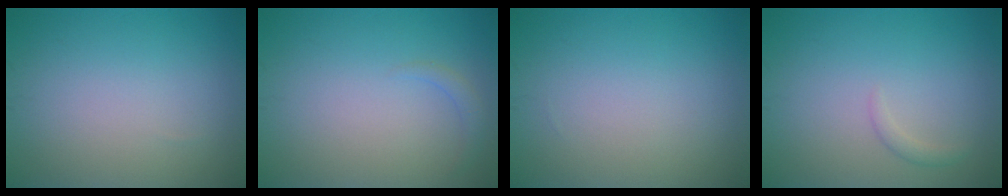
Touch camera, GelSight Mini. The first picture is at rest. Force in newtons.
{"total": 1.0, "press": 1.0, "slide": 0.2}
{"total": 0.0}
{"total": 0.8, "press": 0.8, "slide": 0.0}